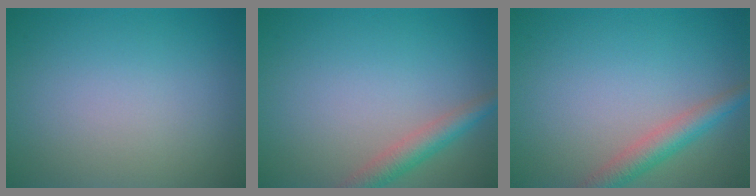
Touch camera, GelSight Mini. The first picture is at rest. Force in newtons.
{"total": 2.8, "press": 2.8, "slide": 0.1}
{"total": 3.2, "press": 3.2, "slide": 0.1}